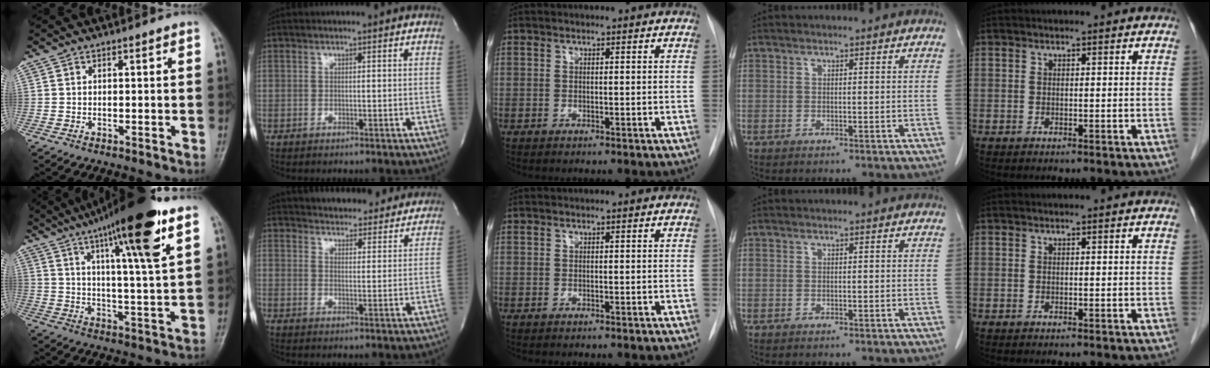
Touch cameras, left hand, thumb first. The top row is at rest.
{"thumb": {"total": 18.6, "force": [10.3, 2.2, 15.4], "torque": [-0.231, -0.029, 0.160]}, "index": {"total": 16.4, "force": [15.5, 4.2, 3.2], "torque": [-0.032, -0.001, 0.186]}}